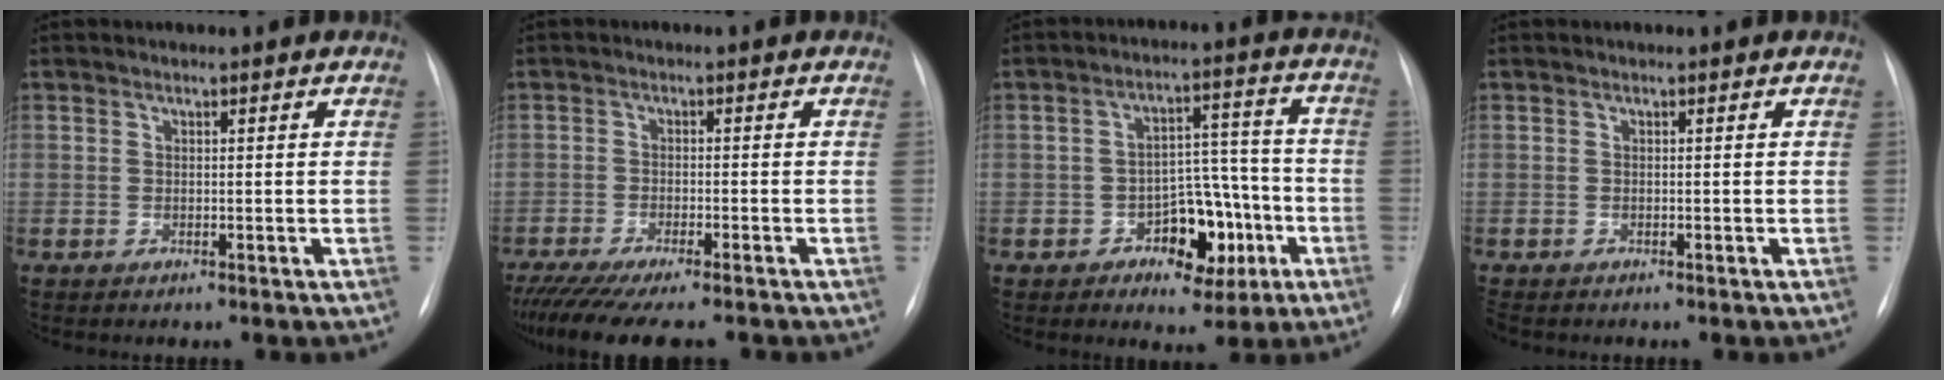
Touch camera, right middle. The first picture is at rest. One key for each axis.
{"total": 13.0, "fx": -11.0, "fy": 1.7, "fz": 6.9, "tx": -0.108, "ty": -0.028, "tz": -0.168}
{"total": 9.2, "fx": -3.8, "fy": 5.4, "fz": 6.4, "tx": -0.083, "ty": 0.034, "tz": -0.048}
{"total": 0.8, "fx": -0.7, "fy": 0.3, "fz": 0.2, "tx": -0.004, "ty": -0.001, "tz": -0.011}